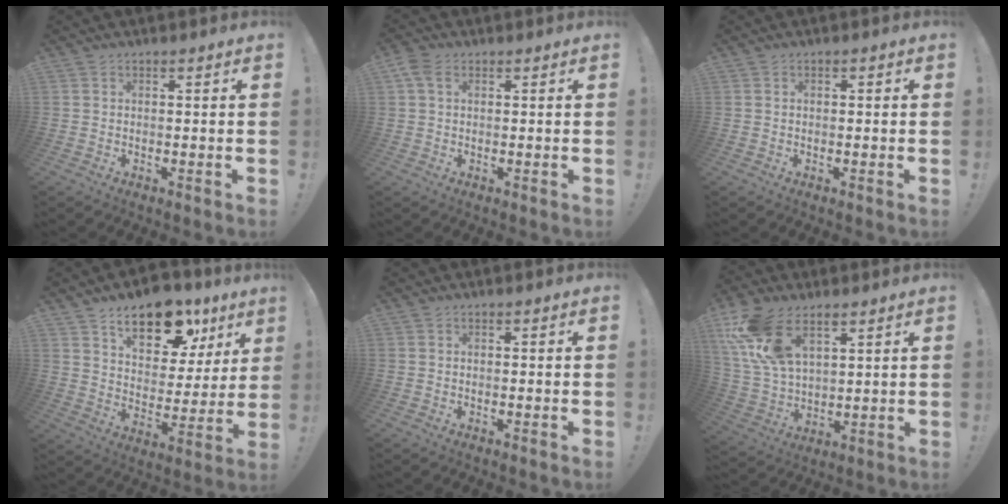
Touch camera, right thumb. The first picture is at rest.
{"total": 3.8, "force": [1.6, 2.4, 2.6], "torque": [-0.048, 0.000, 0.032]}
{"total": 0.5, "force": [-0.3, 0.4, 0.2], "torque": [-0.005, 0.003, -0.007]}
{"total": 16.3, "force": [10.6, 8.6, 9.0], "torque": [-0.120, -0.068, 0.182]}
{"total": 0.0}
{"total": 16.1, "force": [8.8, 9.2, 9.9], "torque": [-0.204, -0.038, 0.165]}